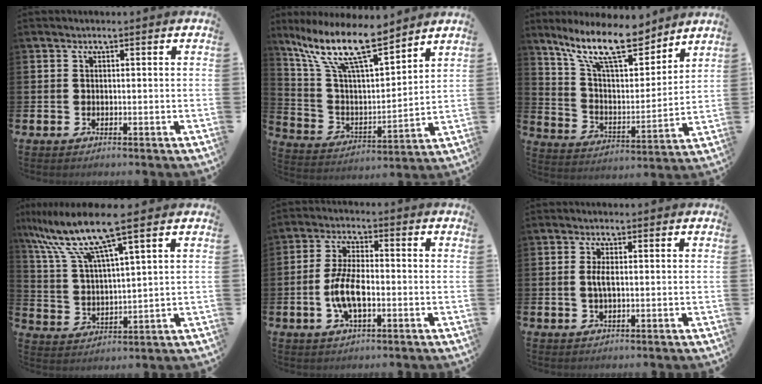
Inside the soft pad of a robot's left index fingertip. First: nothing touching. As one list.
[{"total": 13.1, "force": [10.0, 3.0, 7.8], "torque": [-0.179, -0.050, 0.175]}, {"total": 13.8, "force": [10.9, 4.1, 7.3], "torque": [-0.157, -0.055, 0.192]}, {"total": 10.9, "force": [8.2, 1.2, 7.0], "torque": [-0.167, -0.031, 0.139]}, {"total": 6.5, "force": [-1.3, 2.6, 5.8], "torque": [-0.116, -0.001, -0.029]}, {"total": 2.2, "force": [0.1, 0.8, 2.1], "torque": [-0.045, 0.005, 0.001]}]